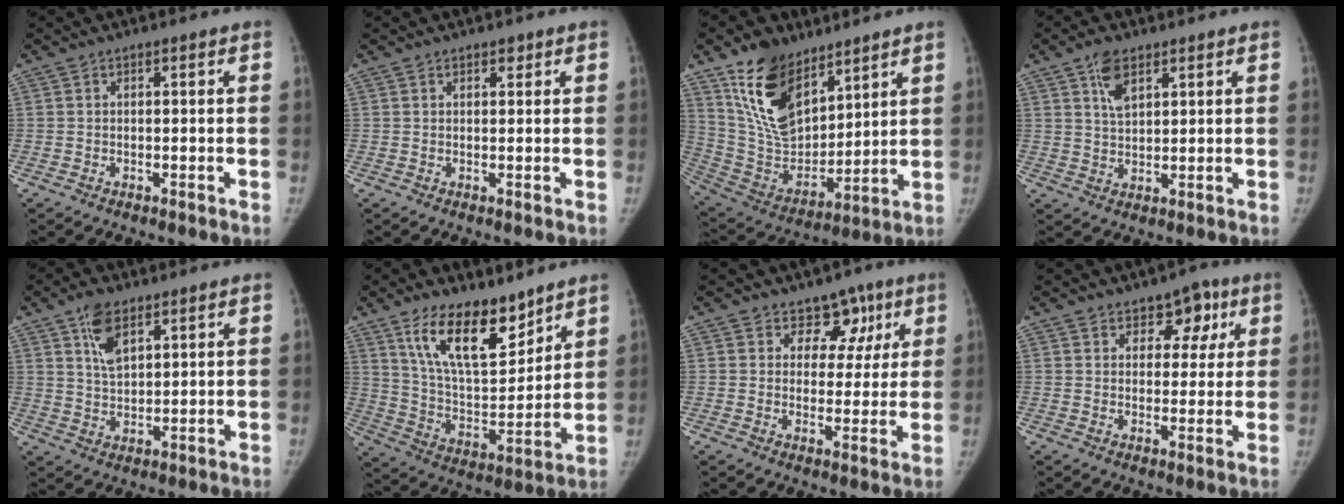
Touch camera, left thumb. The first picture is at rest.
{"total": 1.3, "force": [0.9, 0.7, 0.6], "torque": [0.001, -0.004, 0.011]}
{"total": 18.7, "force": [11.4, 10.4, 10.6], "torque": [-0.148, -0.059, 0.230]}
{"total": 5.4, "force": [3.0, 2.8, 3.5], "torque": [-0.053, -0.013, 0.058]}
{"total": 6.8, "force": [3.9, 3.4, 4.4], "torque": [-0.067, -0.019, 0.074]}
{"total": 16.7, "force": [11.5, 6.8, 10.0], "torque": [-0.128, -0.078, 0.214]}
{"total": 7.1, "force": [4.3, 5.4, 1.9], "torque": [0.025, -0.014, 0.058]}
{"total": 6.7, "force": [3.6, 4.5, 3.4], "torque": [-0.002, -0.013, 0.046]}